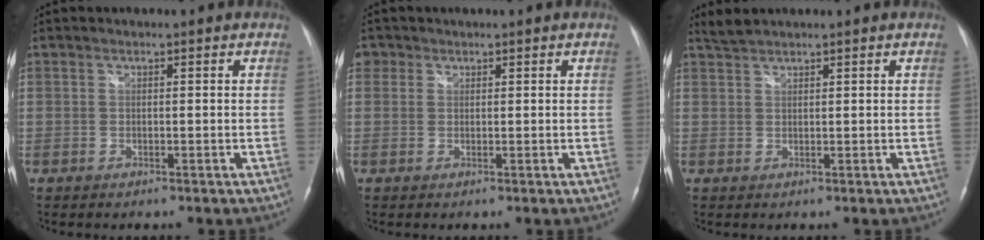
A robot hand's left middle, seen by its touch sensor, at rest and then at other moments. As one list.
[{"total": 1.5, "force": [0.8, 1.3, 0.2], "torque": [0.005, 0.005, 0.012]}, {"total": 1.9, "force": [1.9, -0.1, 0.3], "torque": [-0.013, 0.010, 0.044]}]